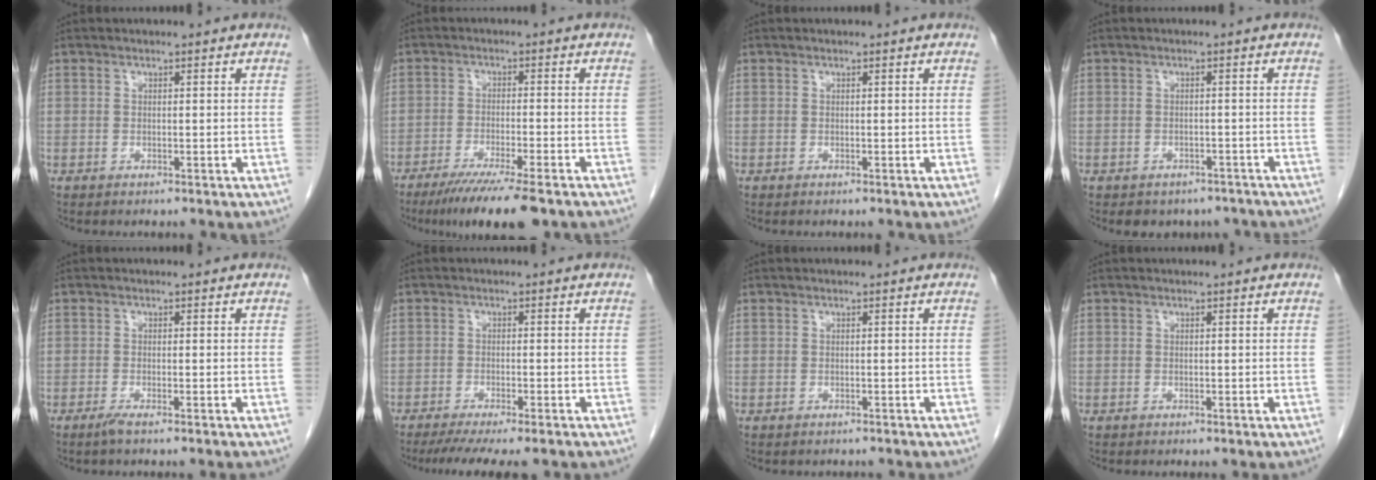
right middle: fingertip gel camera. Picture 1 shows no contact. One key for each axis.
{"total": 10.5, "fx": -7.9, "fy": 0.3, "fz": 6.9, "tx": -0.101, "ty": -0.024, "tz": -0.123}
{"total": 0.0}
{"total": 5.5, "fx": -4.6, "fy": 3.0, "fz": 0.7, "tx": 0.003, "ty": 0.012, "tz": -0.051}
{"total": 1.8, "fx": -1.4, "fy": -0.3, "fz": 1.1, "tx": -0.022, "ty": -0.003, "tz": -0.026}
{"total": 9.8, "fx": -8.3, "fy": 0.9, "fz": 5.1, "tx": -0.066, "ty": -0.015, "tz": -0.120}
{"total": 2.0, "fx": -1.8, "fy": 0.8, "fz": 0.3, "tx": -0.009, "ty": -0.001, "tz": -0.021}
{"total": 0.0}